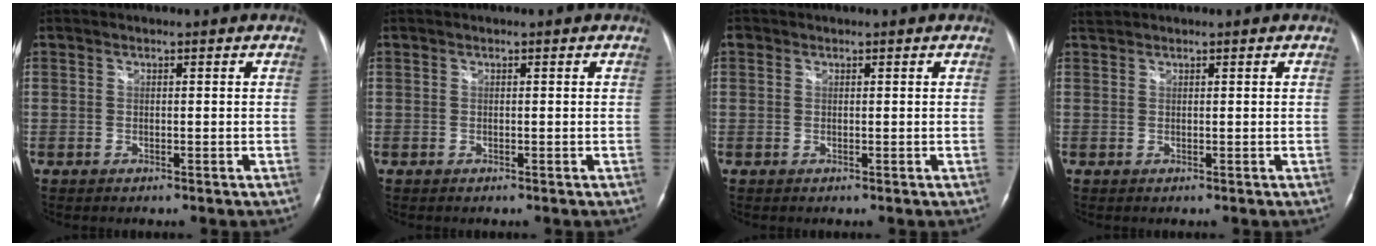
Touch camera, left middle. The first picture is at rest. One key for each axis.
{"total": 0.0}
{"total": 0.6, "fx": 0.2, "fy": 0.6, "fz": 0.2, "tx": 0.002, "ty": 0.002, "tz": 0.001}
{"total": 0.8, "fx": 0.8, "fy": 0.2, "fz": -0.1, "tx": -0.006, "ty": 0.010, "tz": 0.017}